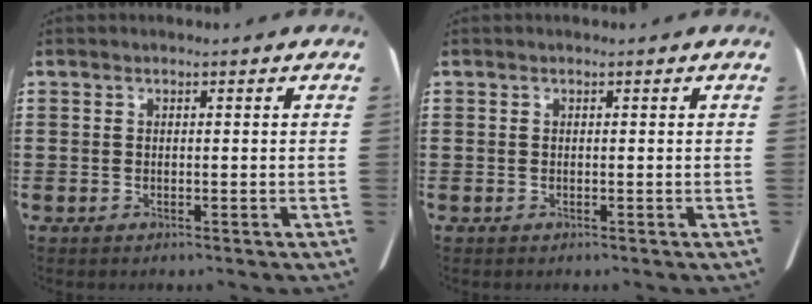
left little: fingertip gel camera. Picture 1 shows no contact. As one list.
[{"total": 0.0}]